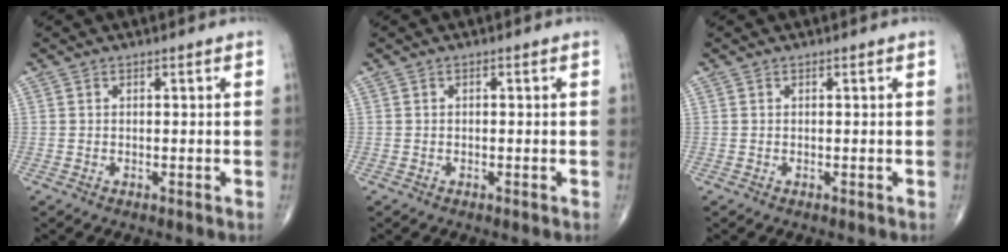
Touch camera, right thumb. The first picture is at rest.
{"total": 0.0}
{"total": 0.0}